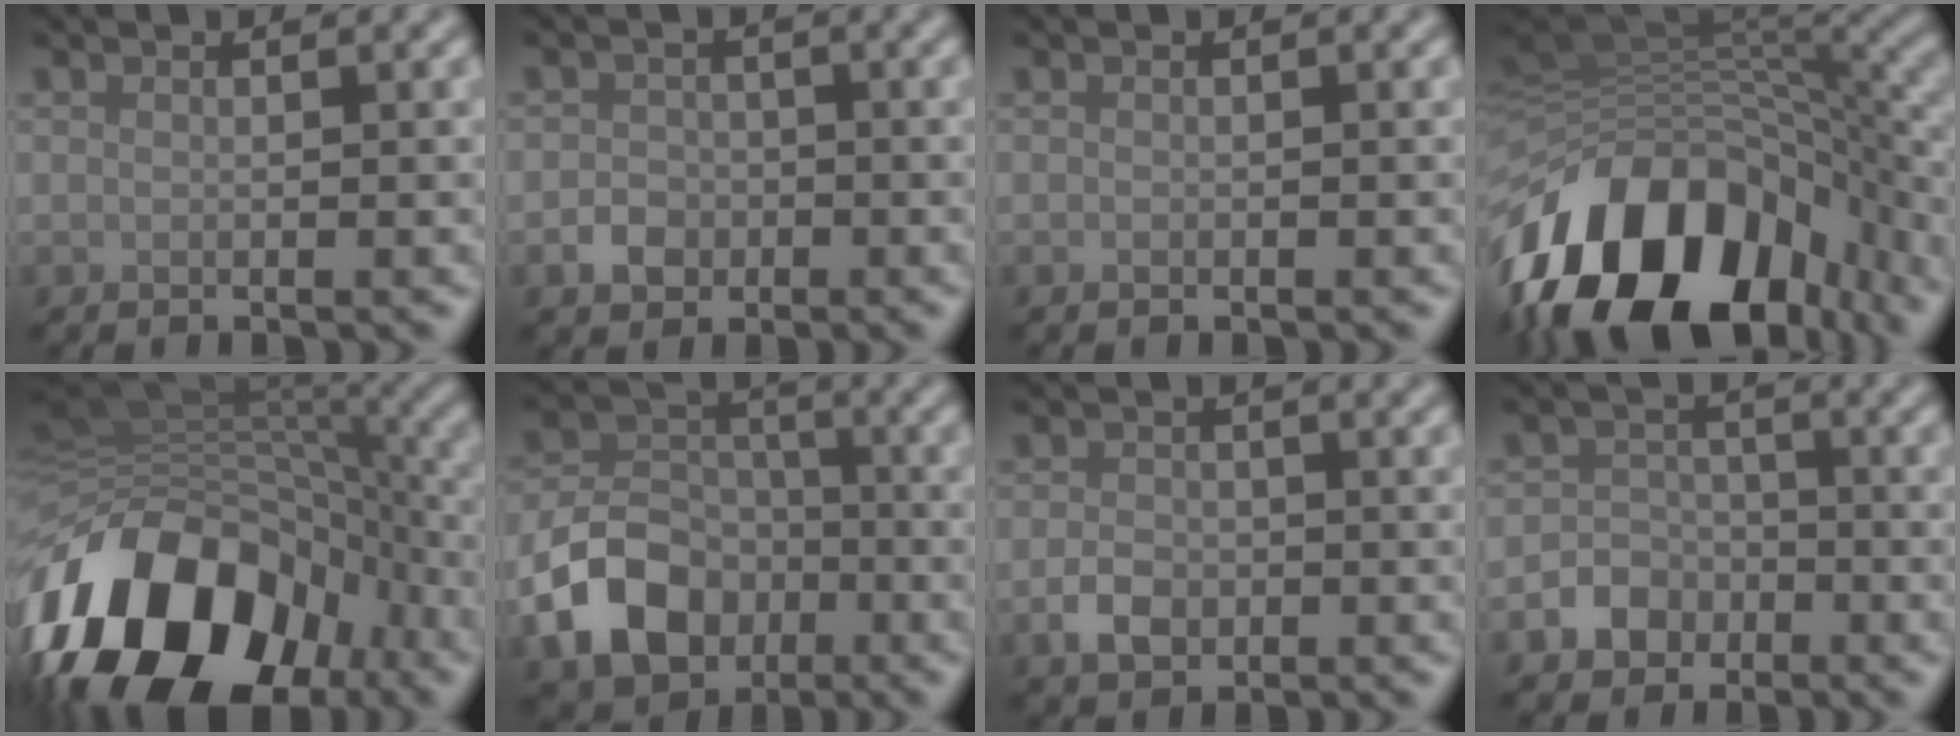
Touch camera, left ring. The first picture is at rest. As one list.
[{"total": 1.9, "force": [-0.7, 1.7, 0.7], "torque": [-0.003, 0.001, -0.017]}, {"total": 0.0}, {"total": 16.8, "force": [-8.4, 10.1, 10.5], "torque": [-0.205, -0.009, -0.127]}, {"total": 16.0, "force": [-8.3, 10.1, 9.1], "torque": [-0.177, 0.005, -0.142]}, {"total": 7.5, "force": [-3.1, 5.5, 3.9], "torque": [-0.074, -0.002, -0.065]}, {"total": 2.4, "force": [-0.8, 1.9, 1.4], "torque": [-0.023, 0.000, -0.021]}, {"total": 3.1, "force": [-1.5, 2.6, 0.7], "torque": [0.008, 0.008, -0.037]}]